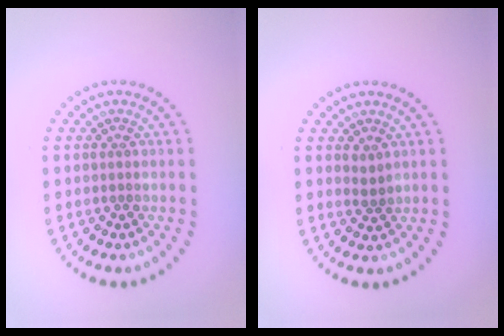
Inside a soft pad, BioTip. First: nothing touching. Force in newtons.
{"total": 0.9, "press": 0.8, "slide": 0.4}